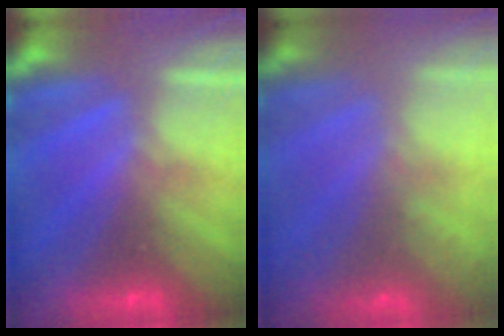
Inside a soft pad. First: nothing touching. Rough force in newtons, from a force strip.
{"total": 7.1}